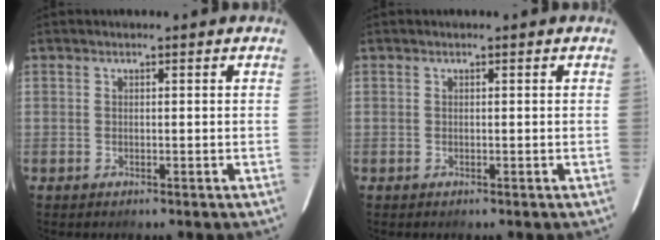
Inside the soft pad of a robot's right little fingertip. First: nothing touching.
{"total": 0.0}